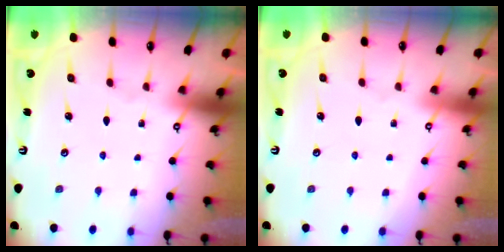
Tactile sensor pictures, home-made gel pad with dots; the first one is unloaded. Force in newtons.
{"total": 3.9, "press": 3.9, "slide": 0.1}